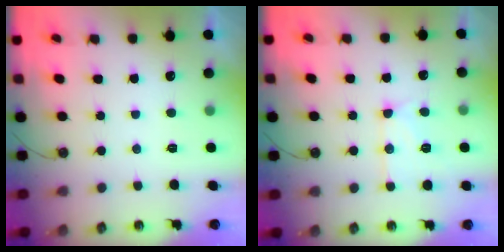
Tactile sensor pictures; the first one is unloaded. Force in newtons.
{"total": 11.9, "press": 11.9, "slide": 1.1}